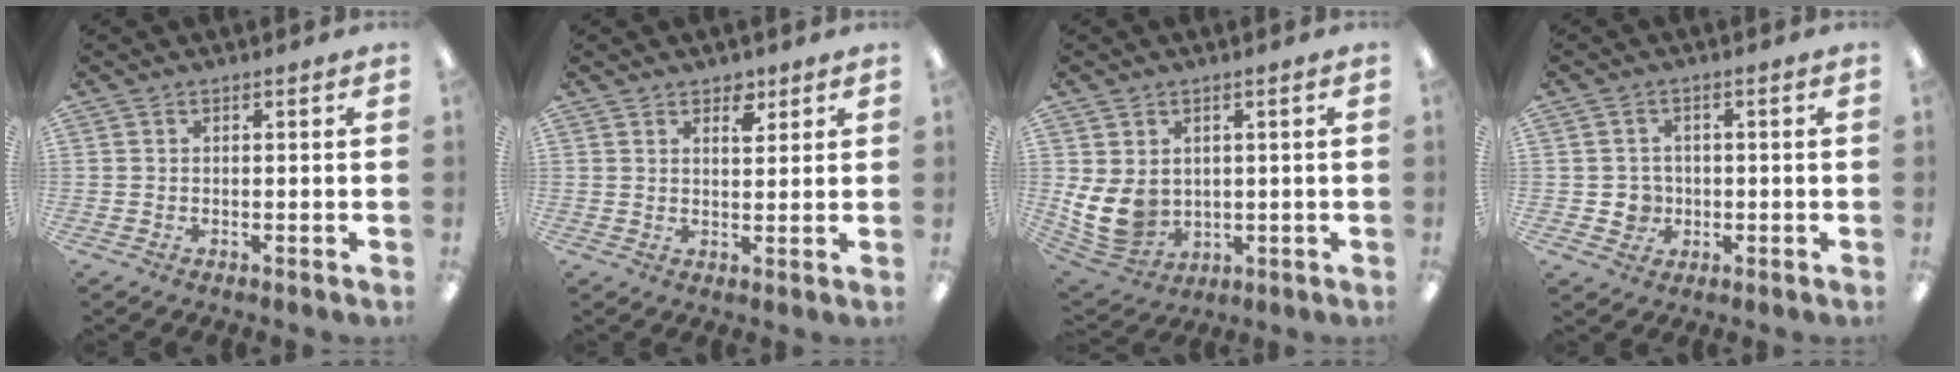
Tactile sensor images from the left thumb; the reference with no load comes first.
{"total": 4.0, "force": [2.8, 2.1, 1.9], "torque": [-0.011, -0.013, 0.044]}
{"total": 9.9, "force": [0.8, 7.7, 6.1], "torque": [-0.150, -0.010, 0.021]}
{"total": 4.3, "force": [-0.7, 4.1, 1.1], "torque": [-0.007, 0.004, -0.013]}